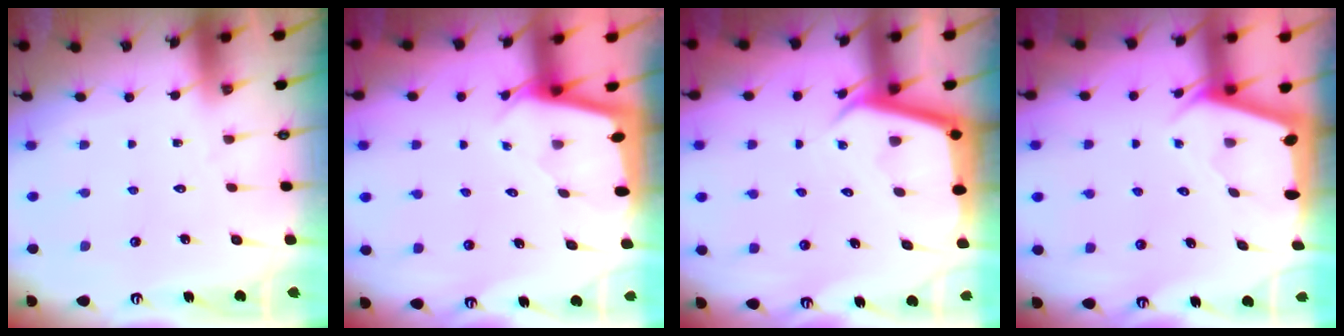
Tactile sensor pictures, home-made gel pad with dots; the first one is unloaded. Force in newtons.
{"total": 2.0, "press": 2.0, "slide": 0.1}
{"total": 4.6, "press": 4.6, "slide": 0.3}
{"total": 2.3, "press": 2.3, "slide": 0.3}